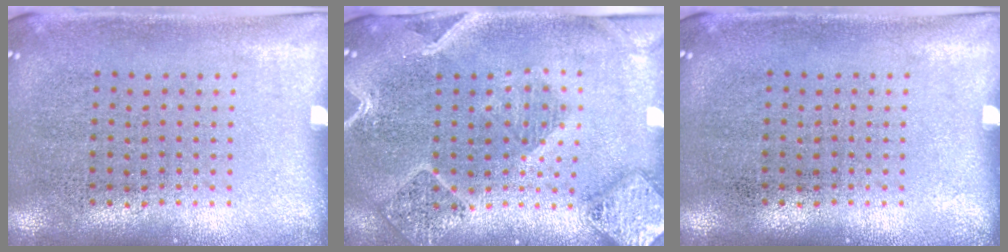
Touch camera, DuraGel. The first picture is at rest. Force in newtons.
{"total": 2.7, "press": 2.4, "slide": 1.2}
{"total": 0.0}